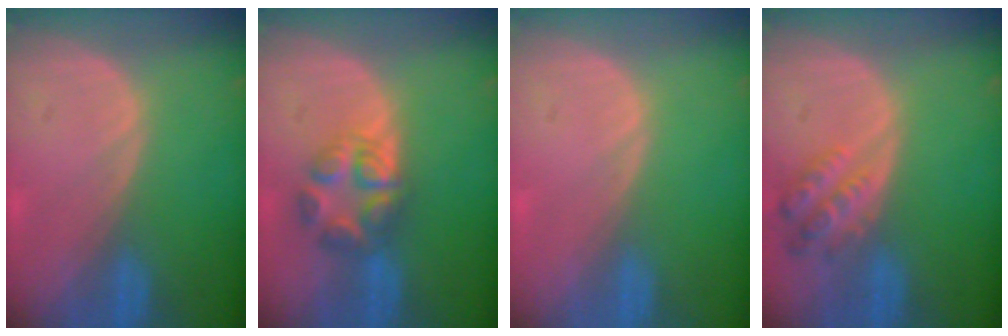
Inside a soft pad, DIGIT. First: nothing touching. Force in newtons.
{"total": 5.8, "press": 5.8, "slide": 0.1}
{"total": 0.5, "press": 0.0, "slide": 0.5}
{"total": 5.4, "press": 5.0, "slide": 2.1}